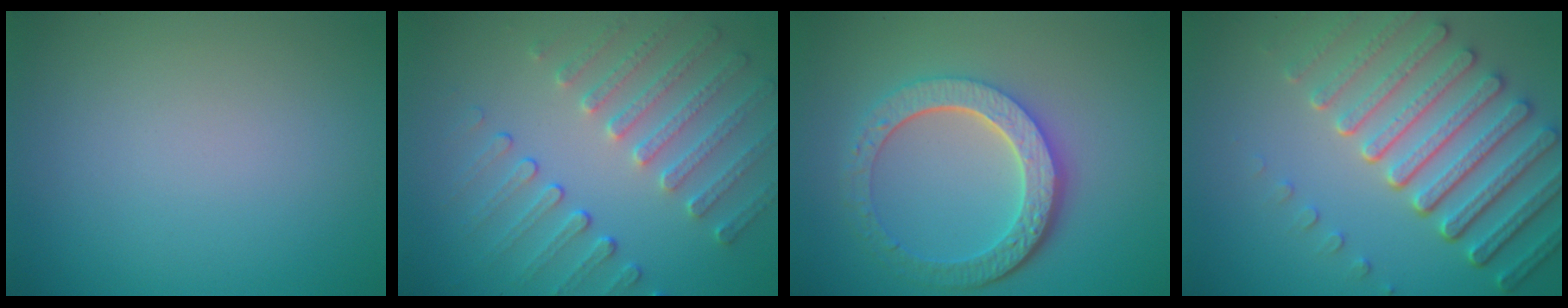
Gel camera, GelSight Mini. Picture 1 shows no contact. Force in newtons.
{"total": 5.0, "press": 3.8, "slide": 3.3}
{"total": 6.3, "press": 4.6, "slide": 4.2}
{"total": 7.5, "press": 5.7, "slide": 4.9}